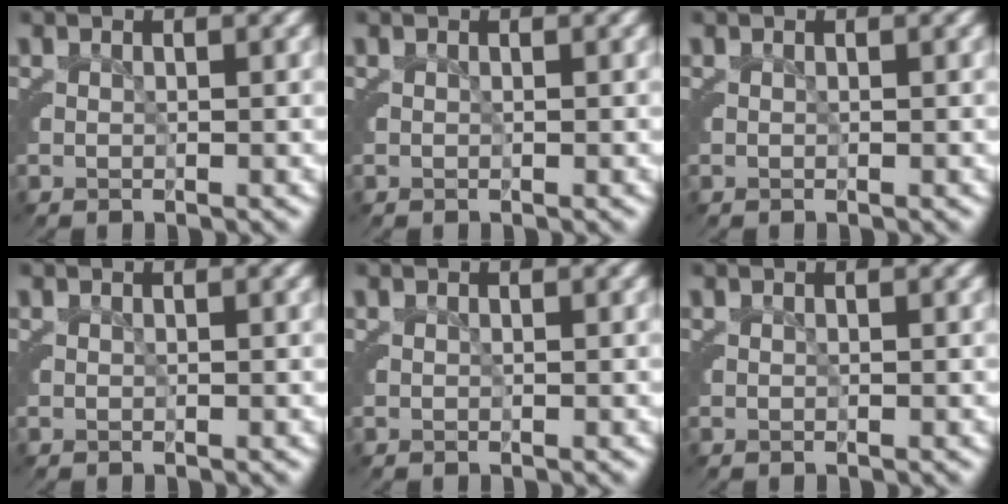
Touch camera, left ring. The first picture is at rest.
{"total": 0.0}
{"total": 0.0}
{"total": 0.0}
{"total": 0.0}
{"total": 0.0}